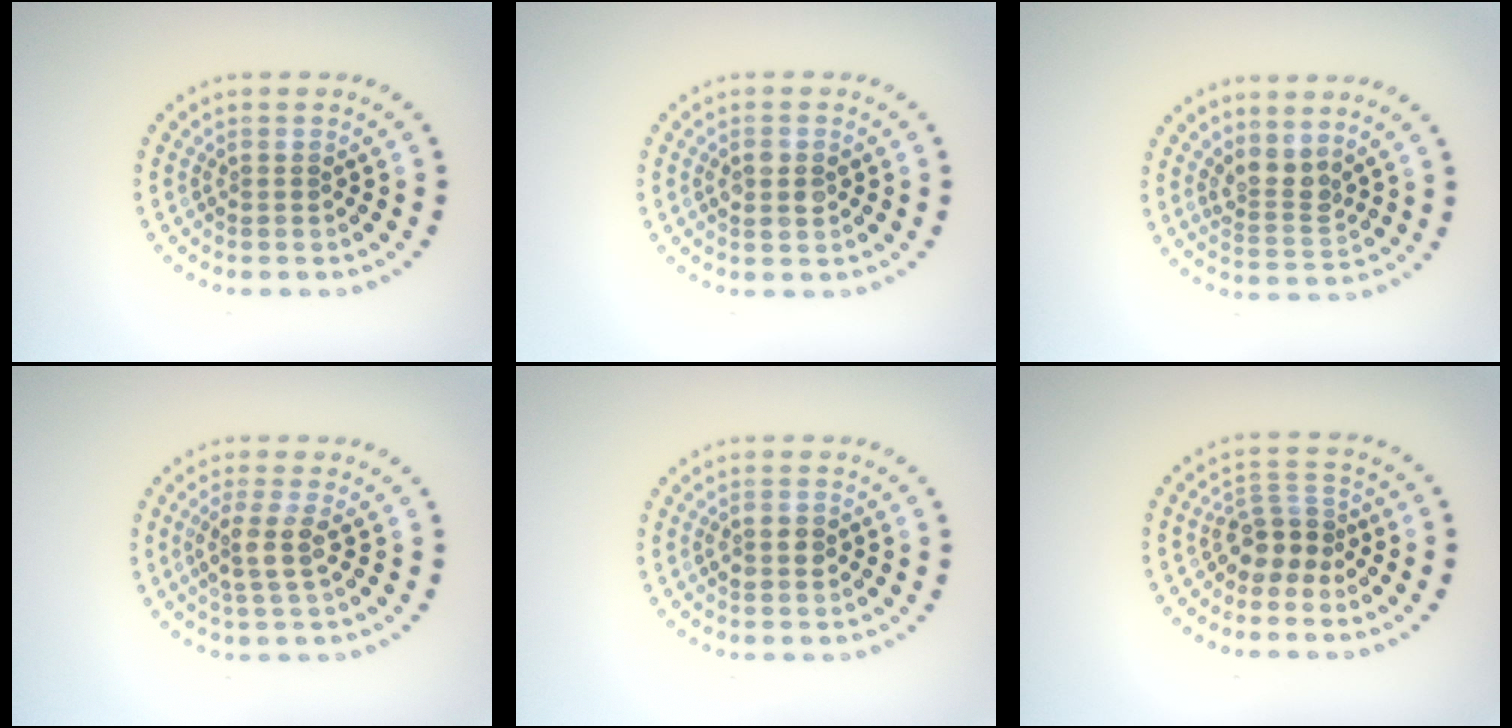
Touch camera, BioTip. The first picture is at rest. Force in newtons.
{"total": 1.7, "press": 1.6, "slide": 0.2}
{"total": 2.6, "press": 2.0, "slide": 1.8}
{"total": 2.6, "press": 2.1, "slide": 1.5}
{"total": 1.4, "press": 1.4, "slide": 0.4}
{"total": 2.7, "press": 2.2, "slide": 1.7}